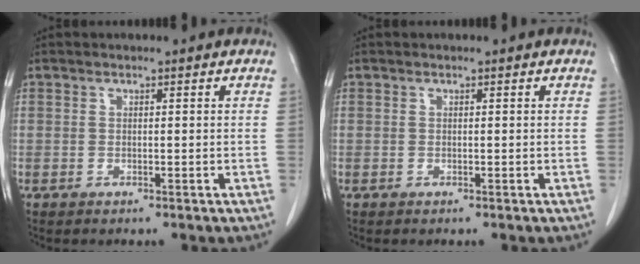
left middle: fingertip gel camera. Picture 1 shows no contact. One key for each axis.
{"total": 0.0}